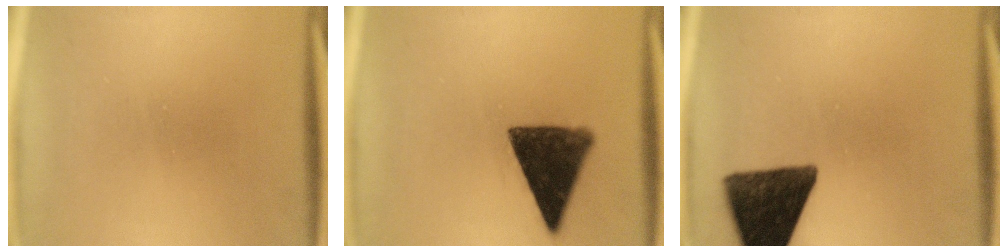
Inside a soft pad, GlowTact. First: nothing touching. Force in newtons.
{"total": 11.4}
{"total": 14.4}